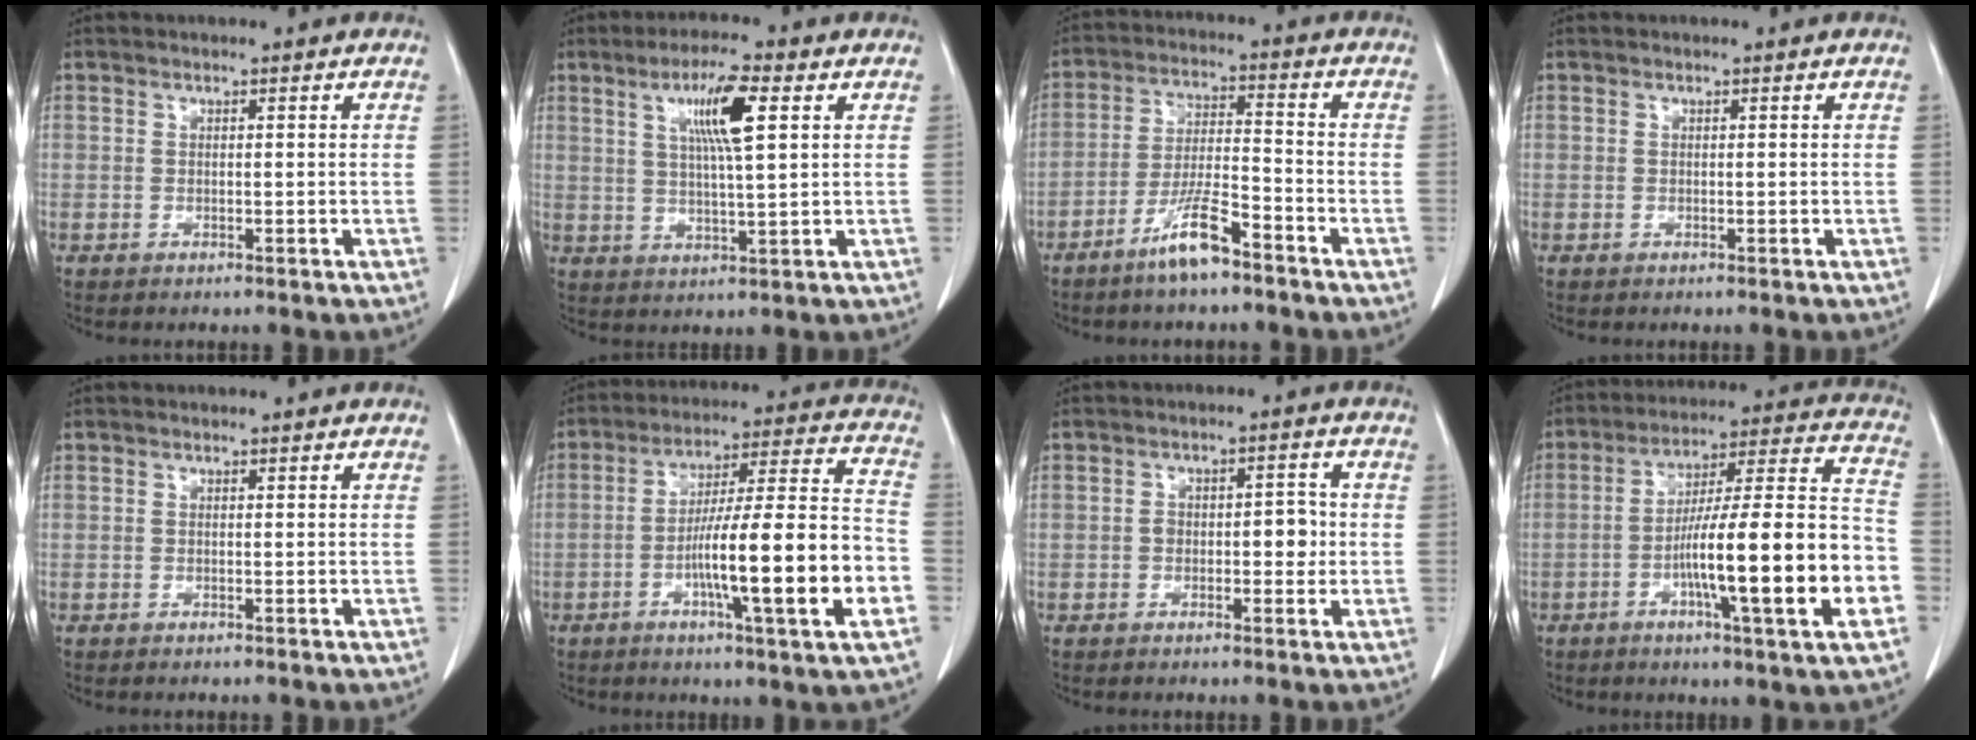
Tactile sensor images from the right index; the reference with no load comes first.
{"total": 8.3, "force": [3.1, 0.5, 7.7], "torque": [-0.140, 0.004, 0.053]}
{"total": 7.9, "force": [-5.6, 0.9, 5.5], "torque": [-0.112, -0.009, -0.105]}
{"total": 0.0}
{"total": 0.0}
{"total": 19.4, "force": [-5.6, 0.8, 18.5], "torque": [-0.278, 0.010, -0.084]}
{"total": 4.4, "force": [-0.4, 2.3, 3.7], "torque": [-0.053, 0.016, -0.001]}
{"total": 20.3, "force": [-5.9, 0.9, 19.5], "torque": [-0.283, 0.010, -0.088]}